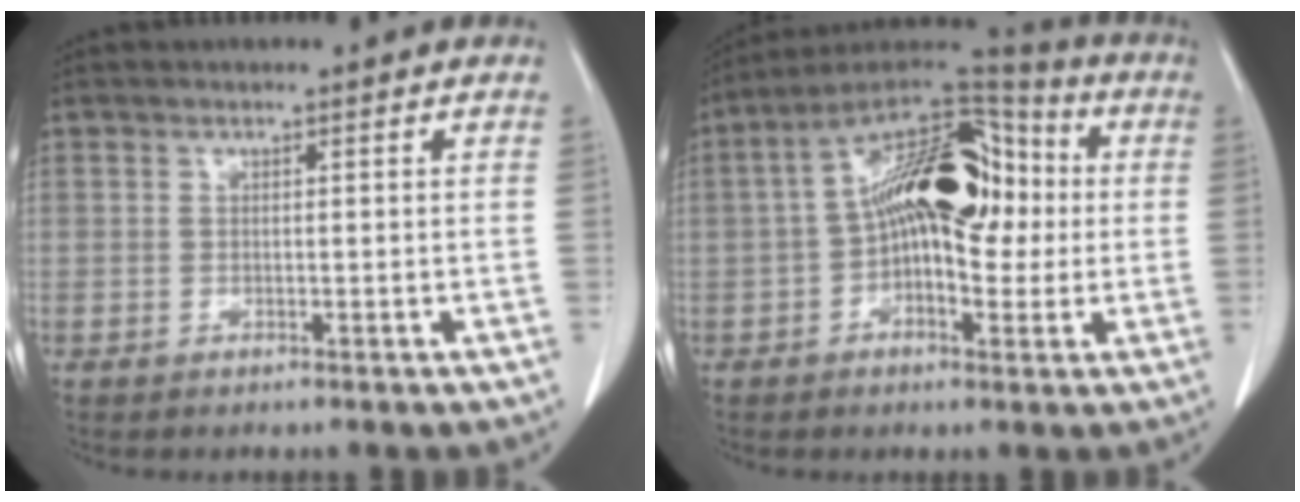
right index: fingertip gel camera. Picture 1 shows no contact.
{"total": 16.8, "force": [1.1, 7.9, 14.8], "torque": [-0.257, 0.054, 0.015]}